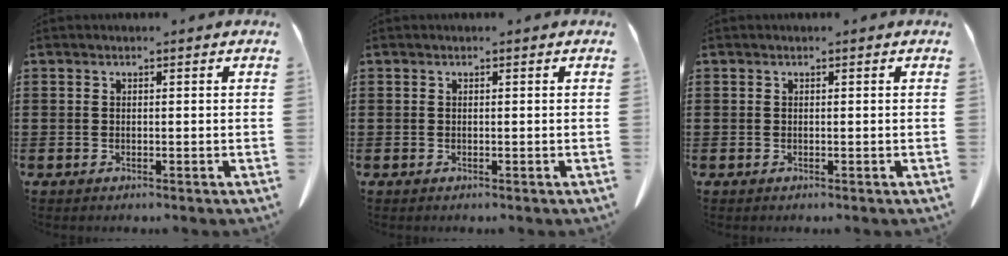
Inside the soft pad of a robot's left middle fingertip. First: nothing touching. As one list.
[{"total": 0.0}, {"total": 0.0}]